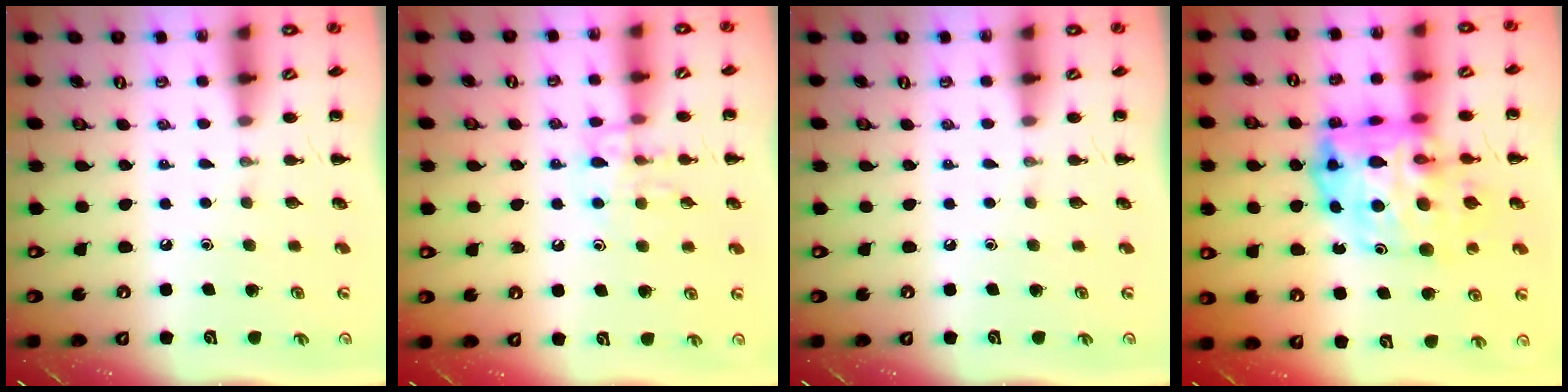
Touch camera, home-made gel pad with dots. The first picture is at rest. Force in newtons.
{"total": 10.7, "press": 10.7, "slide": 1.0}
{"total": 0.0}
{"total": 19.0, "press": 18.2, "slide": 5.6}